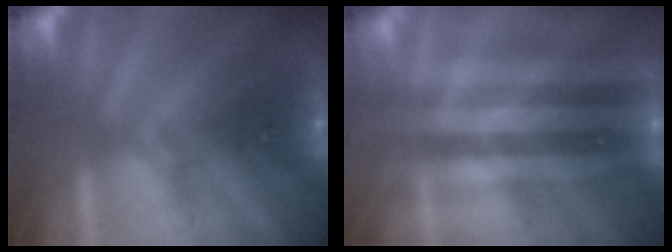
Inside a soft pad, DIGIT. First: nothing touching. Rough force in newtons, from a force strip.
{"total": 1.9}